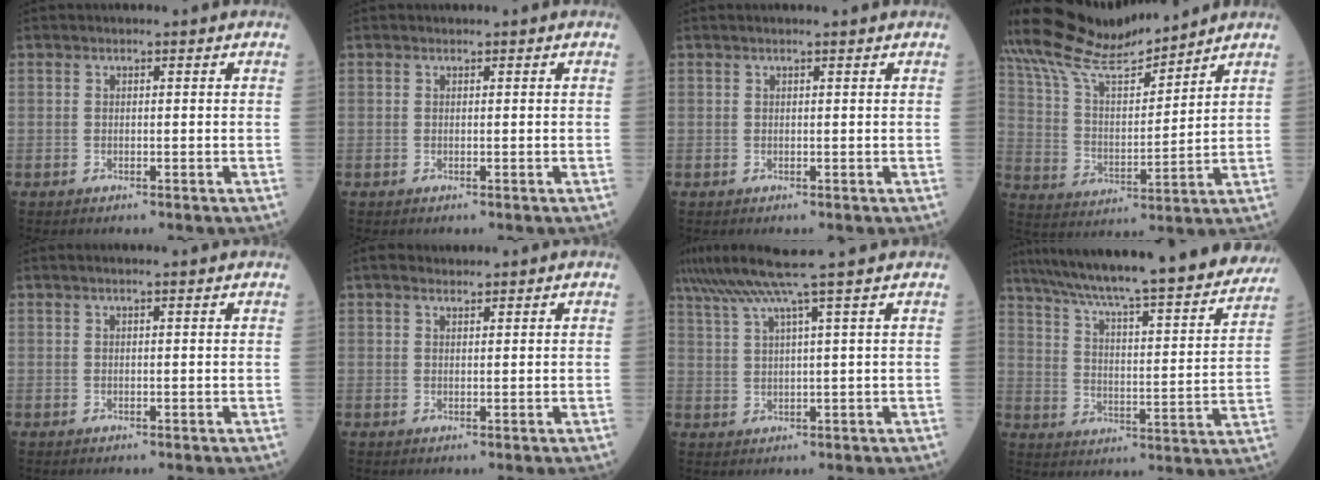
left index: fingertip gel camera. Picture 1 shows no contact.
{"total": 0.0}
{"total": 1.5, "force": [1.3, -0.2, 0.7], "torque": [-0.012, 0.010, 0.020]}
{"total": 12.6, "force": [11.9, 1.0, 4.1], "torque": [-0.092, 0.012, 0.229]}
{"total": 2.0, "force": [1.7, -0.2, 1.1], "torque": [-0.015, 0.013, 0.024]}
{"total": 1.5, "force": [1.4, 0.4, 0.4], "torque": [-0.015, 0.012, 0.026]}
{"total": 9.1, "force": [7.0, -2.4, 5.3], "torque": [-0.092, 0.018, 0.112]}
{"total": 31.1, "force": [27.1, 2.8, 14.9], "torque": [-0.239, -0.043, 0.359]}